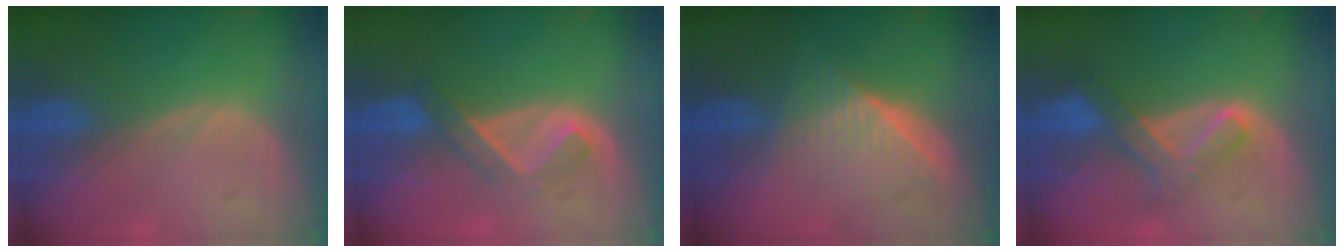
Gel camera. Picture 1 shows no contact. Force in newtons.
{"total": 5.1, "press": 4.3, "slide": 2.7}
{"total": 6.5, "press": 5.9, "slide": 2.7}
{"total": 6.6, "press": 5.7, "slide": 3.2}